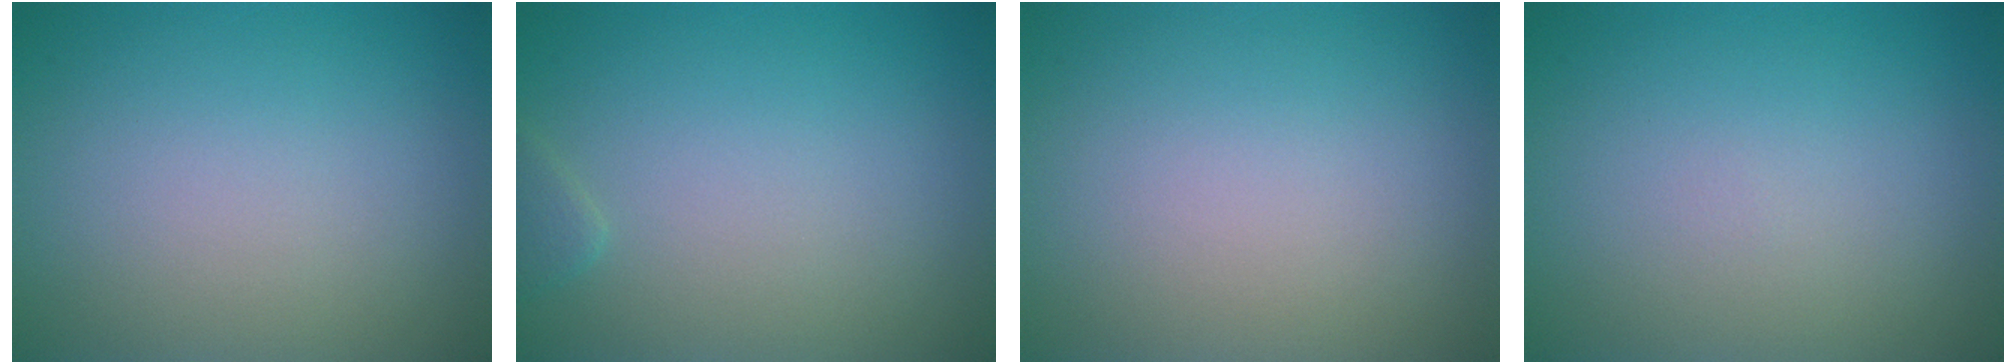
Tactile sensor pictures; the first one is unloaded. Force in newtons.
{"total": 0.6, "press": 0.6, "slide": 0.1}
{"total": 0.0}
{"total": 0.0}